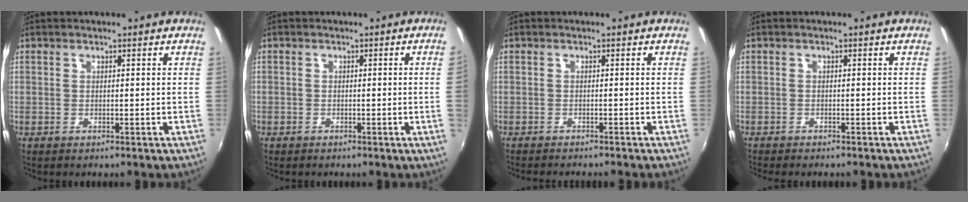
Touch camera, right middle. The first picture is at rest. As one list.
[{"total": 0.8, "force": [-0.4, -0.2, 0.6], "torque": [-0.016, -0.001, -0.011]}, {"total": 3.5, "force": [-3.2, 0.2, 1.3], "torque": [-0.032, -0.015, -0.054]}, {"total": 2.7, "force": [-2.4, 0.5, 1.0], "torque": [-0.027, -0.014, -0.040]}]